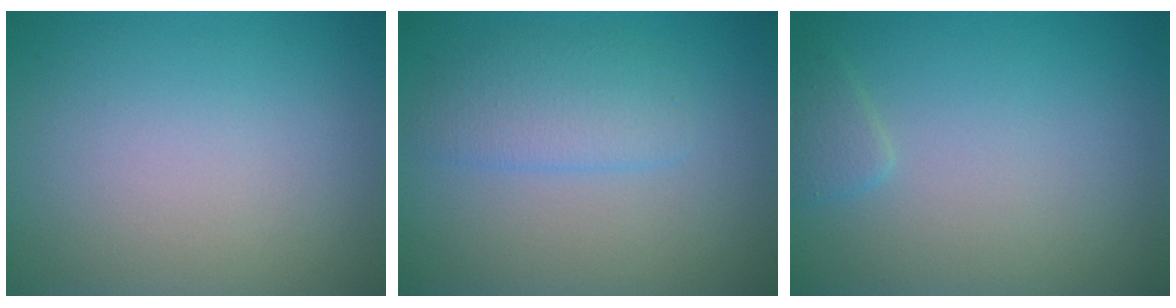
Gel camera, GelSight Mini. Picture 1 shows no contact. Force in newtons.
{"total": 2.8, "press": 2.8, "slide": 0.1}
{"total": 1.1, "press": 1.1, "slide": 0.1}